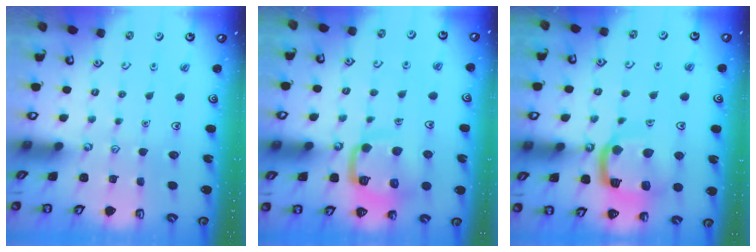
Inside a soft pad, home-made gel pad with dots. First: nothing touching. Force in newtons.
{"total": 11.7, "press": 11.7, "slide": 1.3}
{"total": 15.5, "press": 15.4, "slide": 1.6}